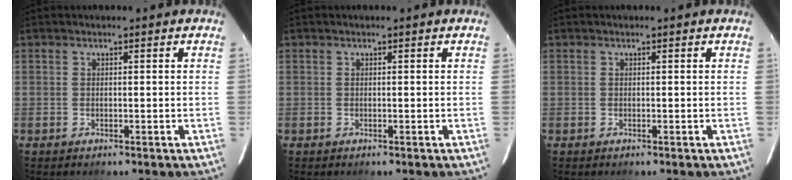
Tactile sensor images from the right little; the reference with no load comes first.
{"total": 0.0}
{"total": 0.0}